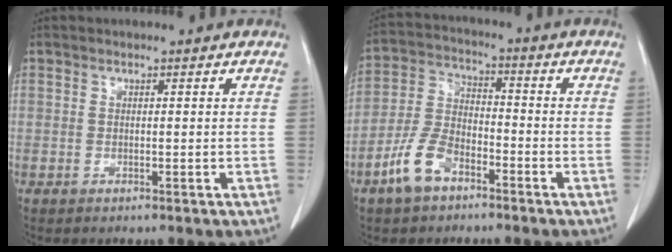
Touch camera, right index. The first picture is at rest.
{"total": 8.5, "force": [-5.1, 4.4, 5.2], "torque": [-0.127, 0.007, -0.100]}